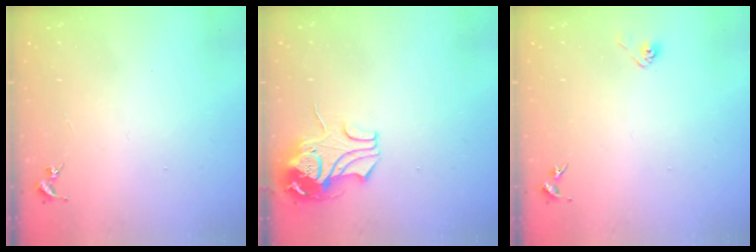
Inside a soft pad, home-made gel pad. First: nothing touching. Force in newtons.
{"total": 10.0, "press": 9.9, "slide": 1.5}
{"total": 2.9, "press": 2.8, "slide": 0.8}